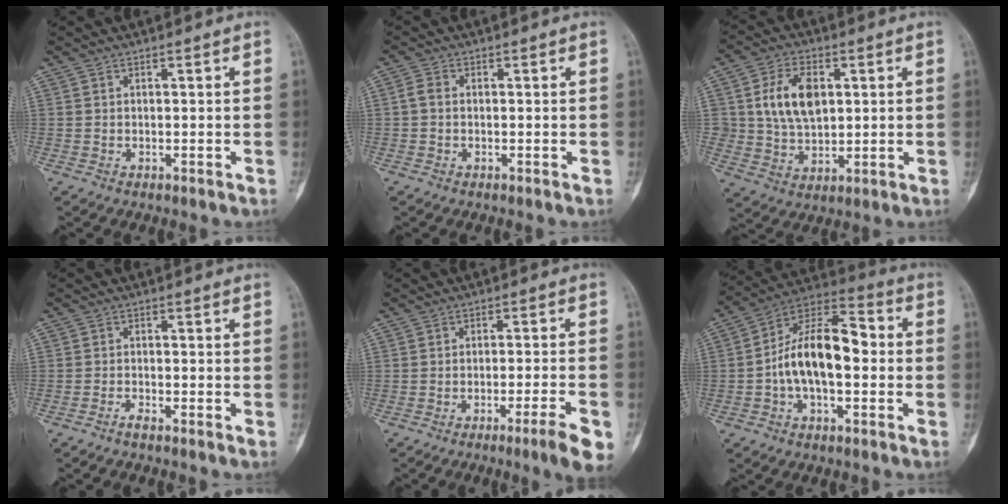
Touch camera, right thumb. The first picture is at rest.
{"total": 1.8, "force": [-0.1, 1.2, 1.3], "torque": [-0.027, 0.002, -0.009]}
{"total": 11.0, "force": [2.5, 7.3, 7.8], "torque": [-0.120, -0.007, 0.052]}
{"total": 1.4, "force": [-1.1, 0.0, 0.8], "torque": [-0.022, 0.000, -0.027]}
{"total": 7.4, "force": [-3.9, 0.1, 6.3], "torque": [-0.093, 0.007, -0.055]}
{"total": 15.9, "force": [-1.0, 8.4, 13.5], "torque": [-0.220, 0.045, -0.028]}